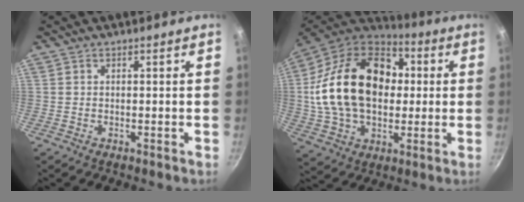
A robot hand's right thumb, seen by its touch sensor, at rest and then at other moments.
{"total": 26.6, "force": [2.5, 18.3, 19.1], "torque": [-0.326, 0.033, 0.040]}